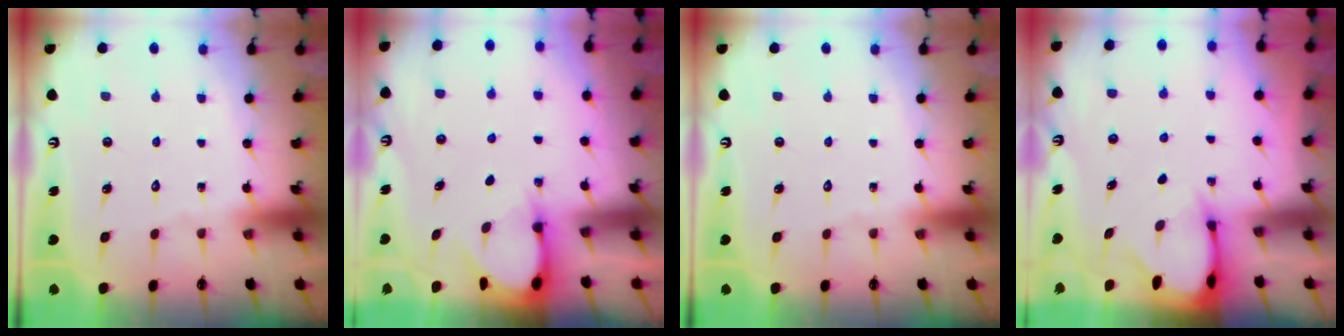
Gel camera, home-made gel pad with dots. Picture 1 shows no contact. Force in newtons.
{"total": 3.3, "press": 3.2, "slide": 0.3}
{"total": 0.0}
{"total": 3.0, "press": 3.0, "slide": 0.3}